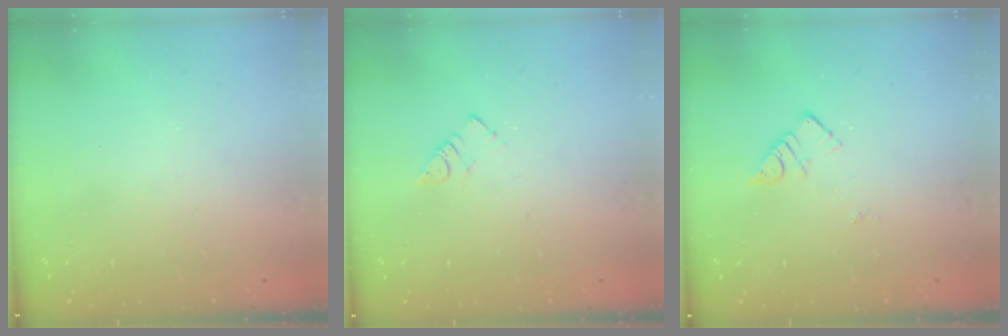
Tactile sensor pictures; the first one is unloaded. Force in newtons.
{"total": 2.9, "press": 2.9, "slide": 0.2}
{"total": 4.4, "press": 4.4, "slide": 0.4}